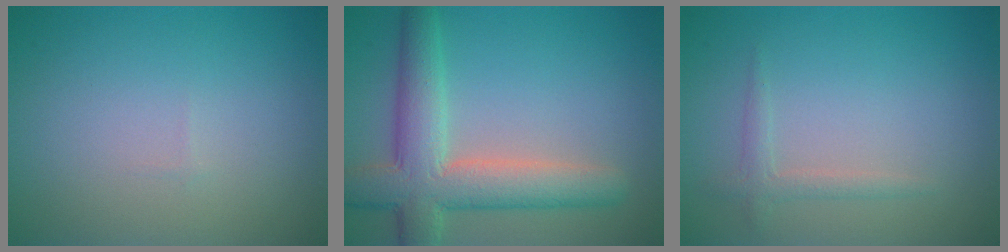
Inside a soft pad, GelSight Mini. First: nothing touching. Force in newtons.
{"total": 7.1, "press": 7.1, "slide": 0.5}
{"total": 1.3, "press": 1.3, "slide": 0.0}